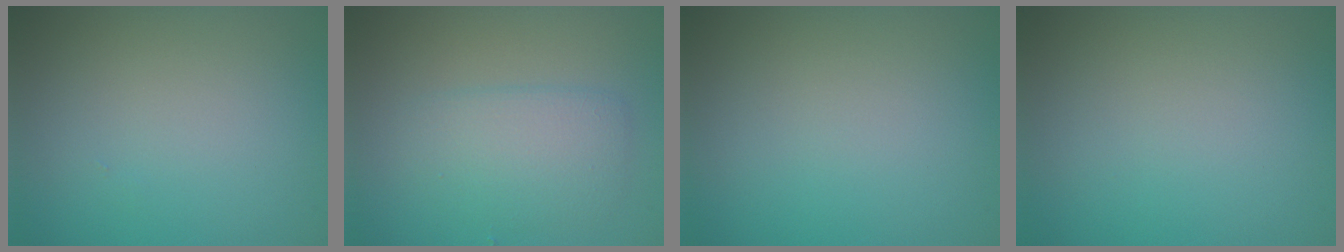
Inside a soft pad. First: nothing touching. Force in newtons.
{"total": 2.3, "press": 2.3, "slide": 0.1}
{"total": 0.0}
{"total": 0.0}